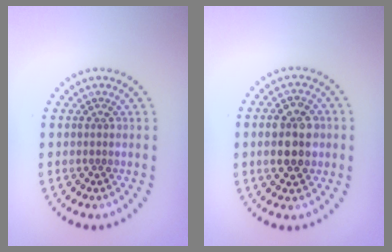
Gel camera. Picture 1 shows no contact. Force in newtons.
{"total": 4.3, "press": 4.3, "slide": 0.1}